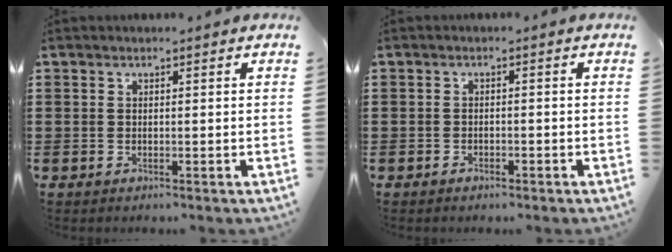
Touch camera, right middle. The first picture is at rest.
{"total": 1.0, "force": [-1.0, 0.2, 0.2], "torque": [-0.008, -0.002, -0.020]}